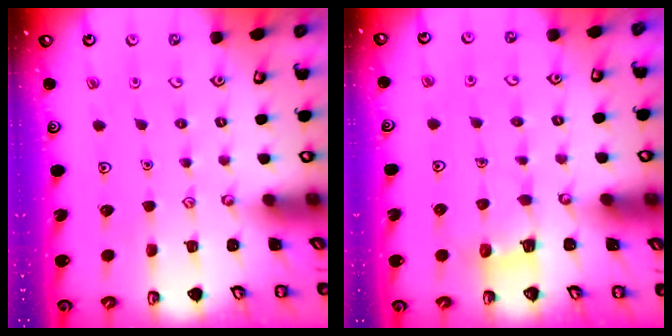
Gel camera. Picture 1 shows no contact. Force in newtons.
{"total": 3.9, "press": 3.9, "slide": 0.3}